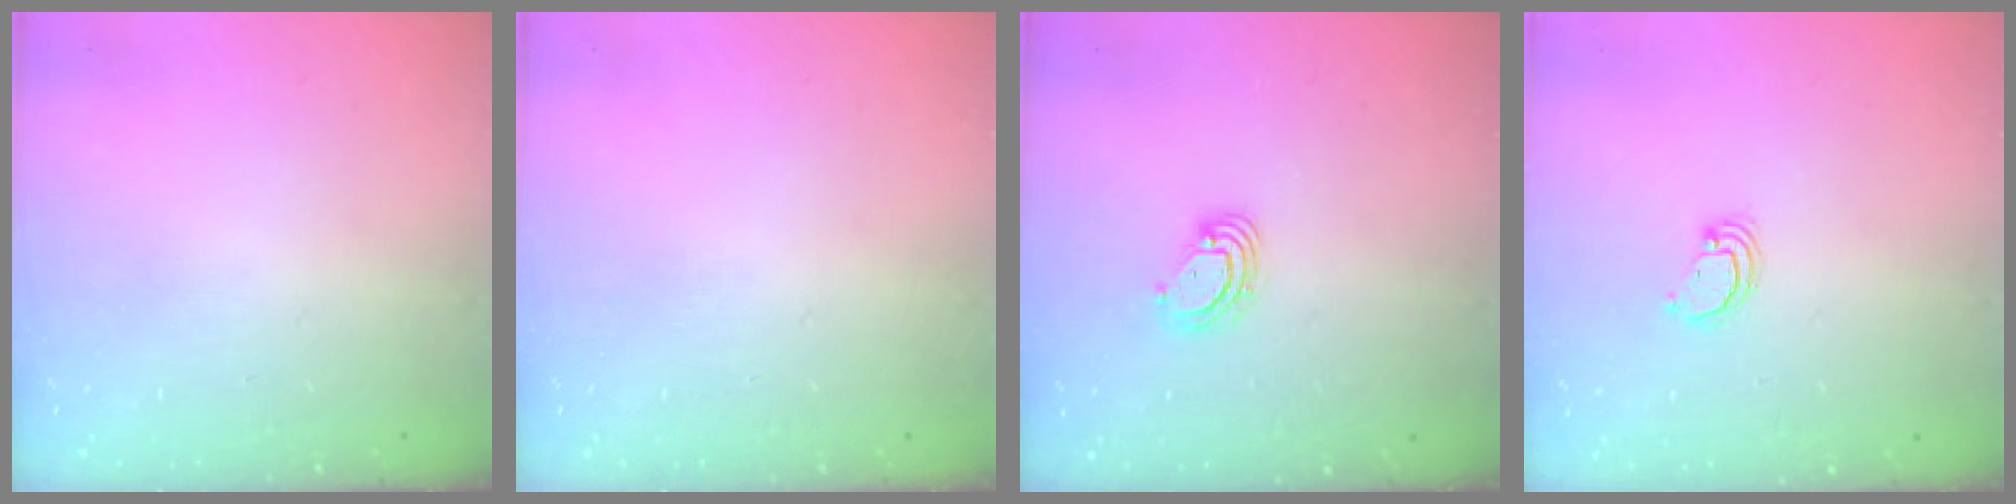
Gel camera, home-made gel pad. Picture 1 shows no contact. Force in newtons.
{"total": 0.0}
{"total": 4.1, "press": 4.1, "slide": 0.4}
{"total": 2.6, "press": 2.6, "slide": 0.2}